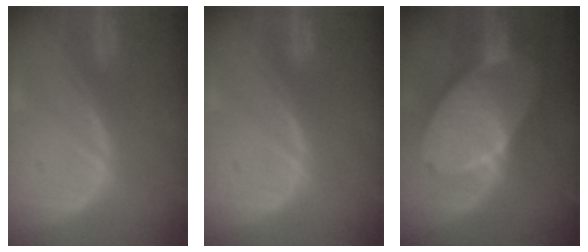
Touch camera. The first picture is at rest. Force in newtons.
{"total": 0.0}
{"total": 10.7, "press": 10.7, "slide": 0.6}